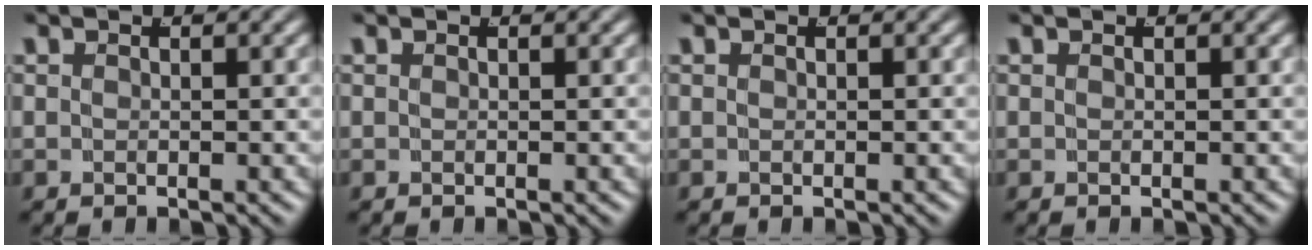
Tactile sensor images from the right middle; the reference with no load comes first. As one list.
[{"total": 0.0}, {"total": 0.0}, {"total": 0.0}]